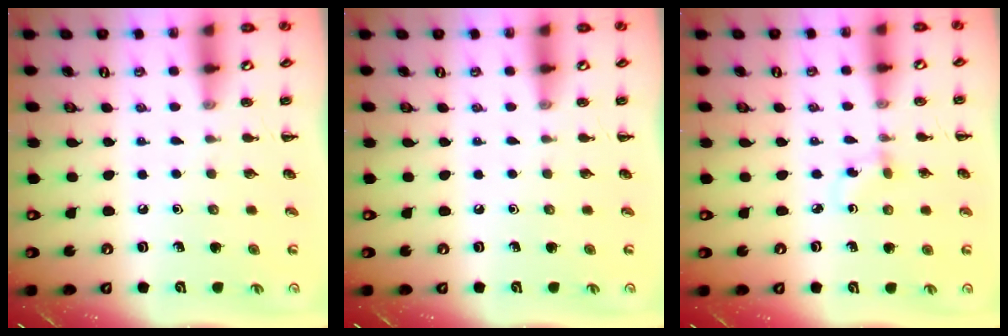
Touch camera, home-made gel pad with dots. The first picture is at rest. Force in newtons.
{"total": 0.0}
{"total": 2.0, "press": 1.7, "slide": 1.0}